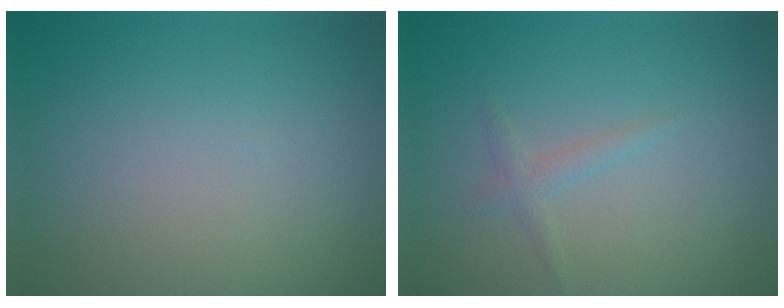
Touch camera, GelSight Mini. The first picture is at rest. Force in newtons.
{"total": 1.1, "press": 1.1, "slide": 0.1}